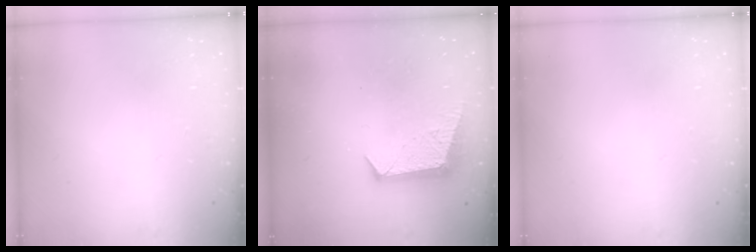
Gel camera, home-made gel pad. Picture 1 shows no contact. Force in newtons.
{"total": 9.6, "press": 9.6, "slide": 0.1}
{"total": 0.0}